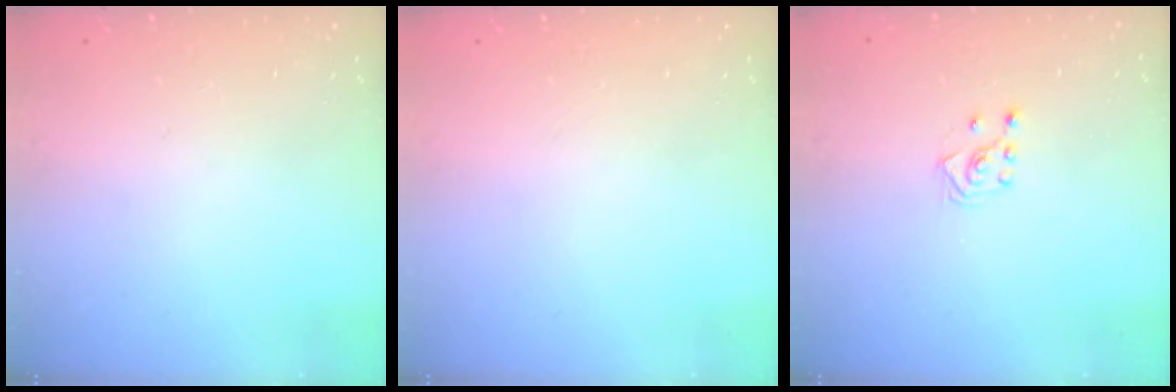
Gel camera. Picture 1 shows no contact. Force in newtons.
{"total": 0.0}
{"total": 3.1, "press": 3.0, "slide": 0.7}